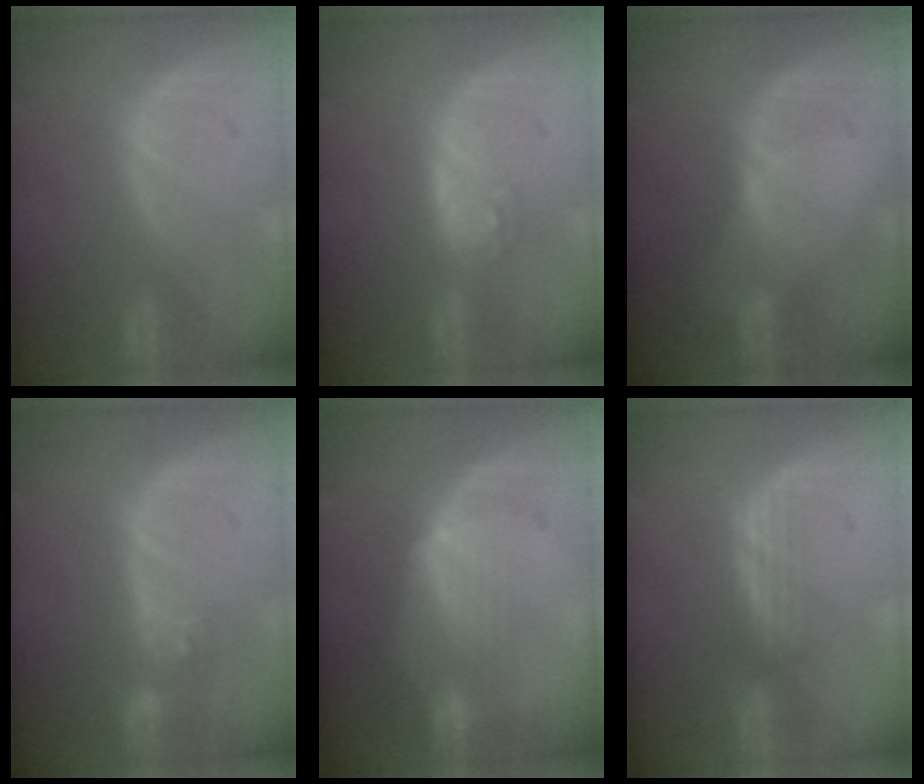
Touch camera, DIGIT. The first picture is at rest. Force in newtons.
{"total": 4.1, "press": 4.1, "slide": 0.1}
{"total": 3.0, "press": 2.6, "slide": 1.5}
{"total": 4.6, "press": 4.2, "slide": 1.9}
{"total": 6.9, "press": 6.4, "slide": 2.7}
{"total": 2.1, "press": 2.1, "slide": 0.2}